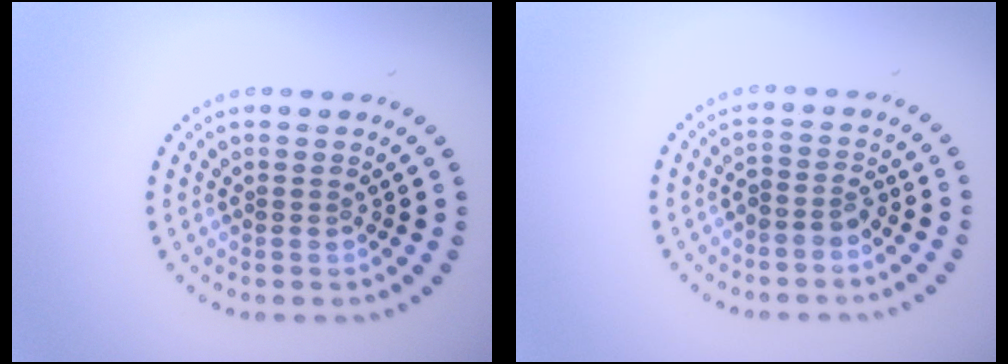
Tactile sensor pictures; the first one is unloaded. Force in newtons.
{"total": 1.8, "press": 1.5, "slide": 1.1}